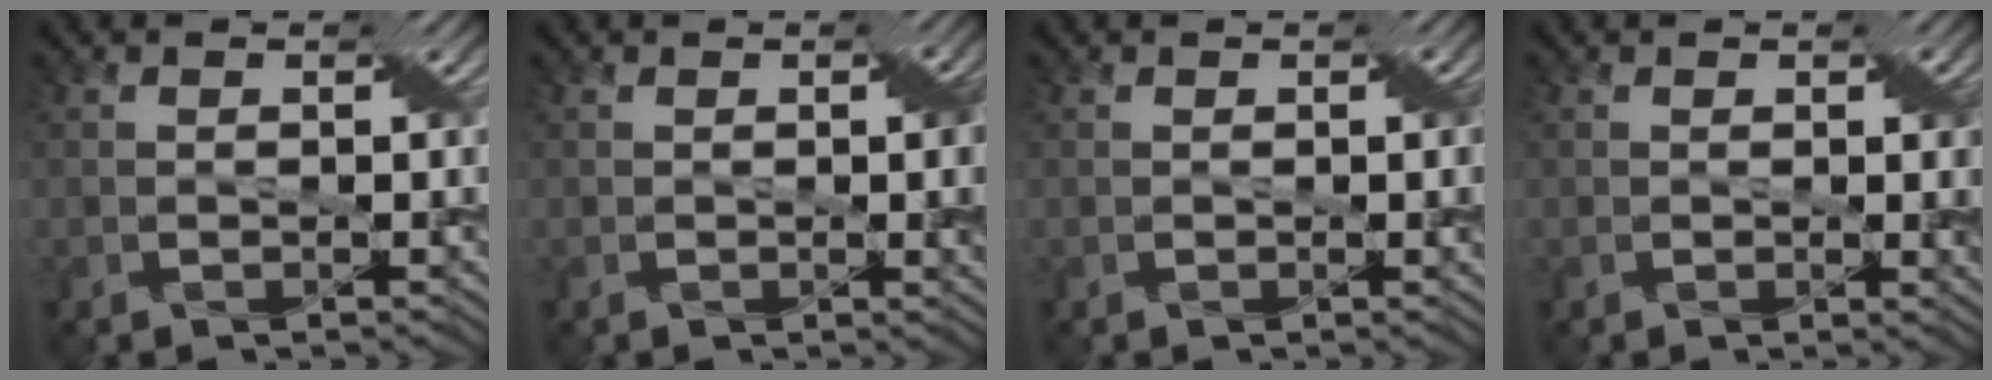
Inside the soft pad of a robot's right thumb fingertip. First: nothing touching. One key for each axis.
{"total": 3.8, "fx": 0.0, "fy": 0.8, "fz": 3.7, "tx": -0.054, "ty": 0.001, "tz": 0.002}
{"total": 1.9, "fx": 0.1, "fy": 0.3, "fz": 1.9, "tx": -0.025, "ty": 0.002, "tz": 0.001}
{"total": 2.7, "fx": 0.2, "fy": 0.6, "fz": 2.7, "tx": -0.039, "ty": 0.002, "tz": 0.005}